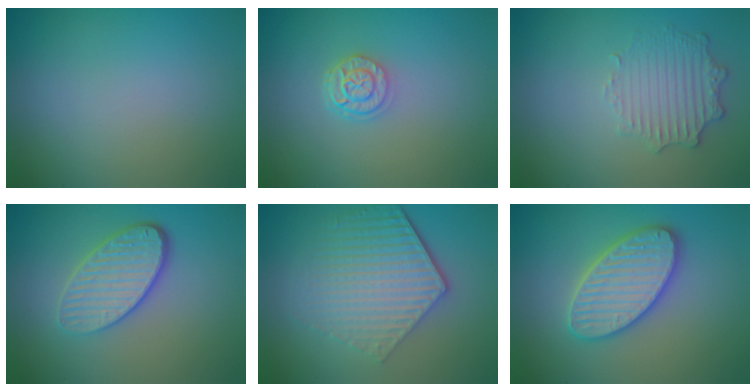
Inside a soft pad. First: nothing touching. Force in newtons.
{"total": 2.4, "press": 1.9, "slide": 1.5}
{"total": 2.5, "press": 2.3, "slide": 1.0}
{"total": 4.7, "press": 3.5, "slide": 3.1}
{"total": 6.1, "press": 4.4, "slide": 4.2}
{"total": 5.8, "press": 5.8, "slide": 0.6}